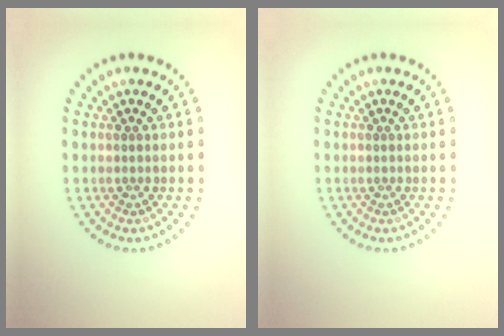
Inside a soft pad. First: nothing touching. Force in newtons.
{"total": 0.0}